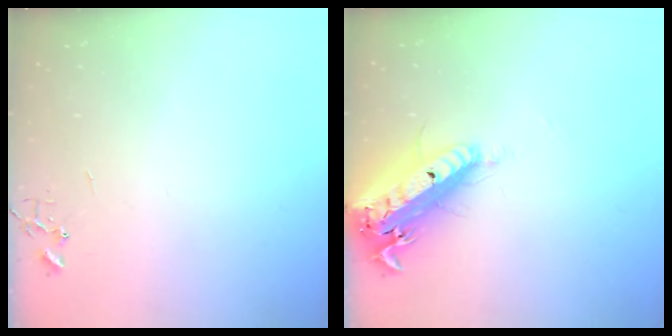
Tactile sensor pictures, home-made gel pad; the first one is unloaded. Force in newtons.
{"total": 21.6, "press": 21.0, "slide": 5.0}